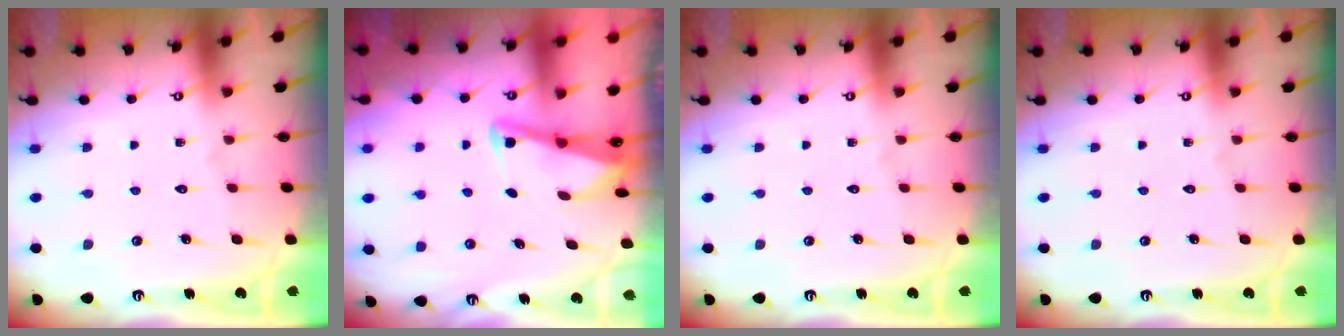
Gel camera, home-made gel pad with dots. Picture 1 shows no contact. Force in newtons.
{"total": 2.9, "press": 2.8, "slide": 0.4}
{"total": 0.0}
{"total": 0.0}